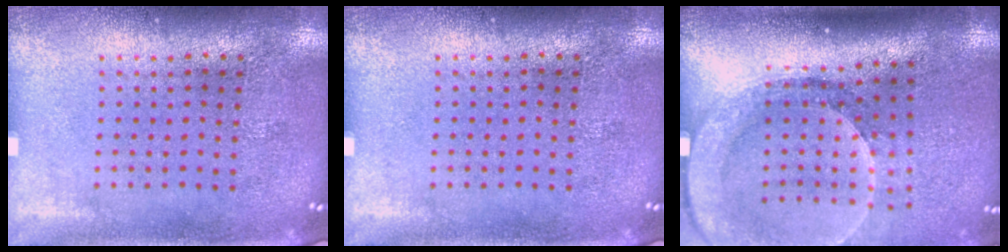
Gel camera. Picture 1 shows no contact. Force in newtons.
{"total": 0.0}
{"total": 2.6, "press": 2.0, "slide": 1.7}